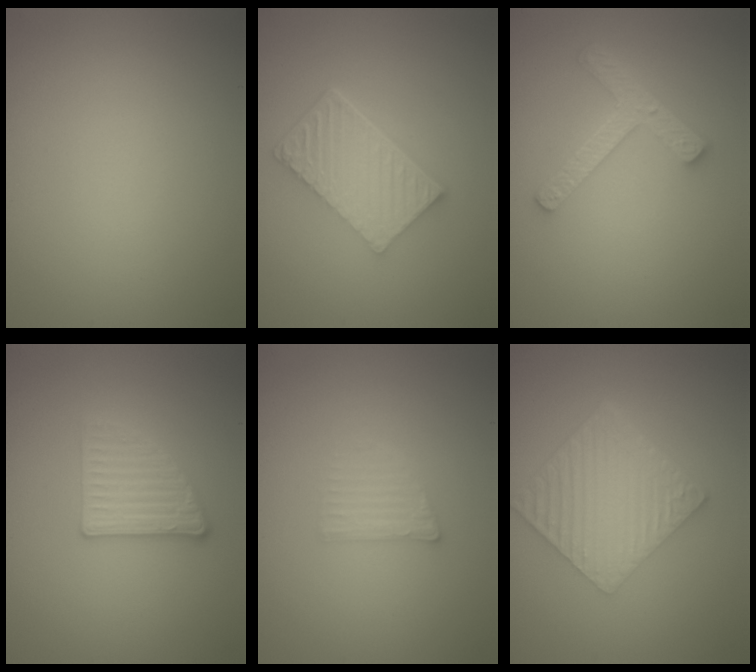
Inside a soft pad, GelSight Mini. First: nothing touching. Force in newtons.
{"total": 6.4, "press": 4.4, "slide": 4.6}
{"total": 3.9, "press": 3.0, "slide": 2.5}
{"total": 2.8, "press": 2.7, "slide": 0.9}
{"total": 1.6, "press": 1.5, "slide": 0.3}
{"total": 6.5, "press": 4.4, "slide": 4.7}